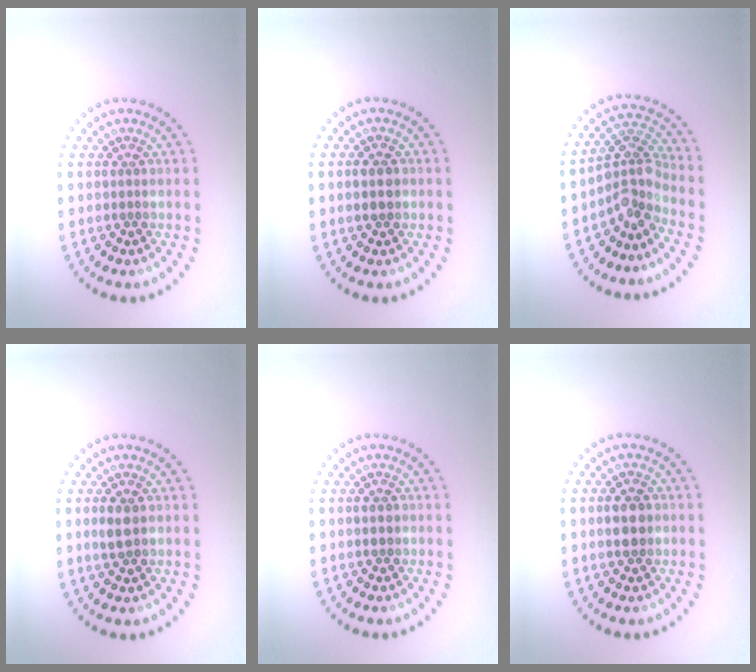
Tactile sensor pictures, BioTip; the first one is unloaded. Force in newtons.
{"total": 1.7, "press": 1.7, "slide": 0.1}
{"total": 3.6, "press": 2.5, "slide": 2.5}
{"total": 1.9, "press": 1.9, "slide": 0.2}
{"total": 1.2, "press": 1.2, "slide": 0.0}
{"total": 2.9, "press": 2.9, "slide": 0.1}